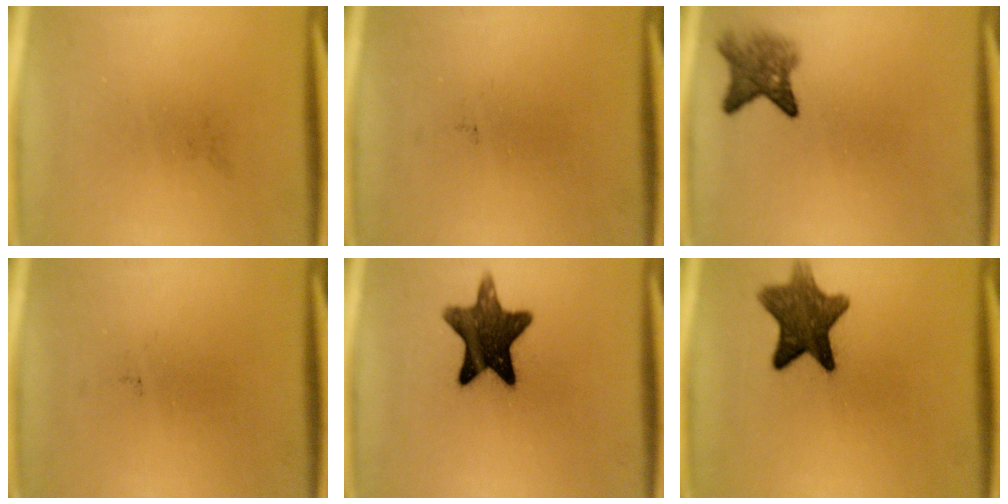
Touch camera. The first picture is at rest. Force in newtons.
{"total": 0.0}
{"total": 4.3}
{"total": 0.0}
{"total": 13.1}
{"total": 9.7}